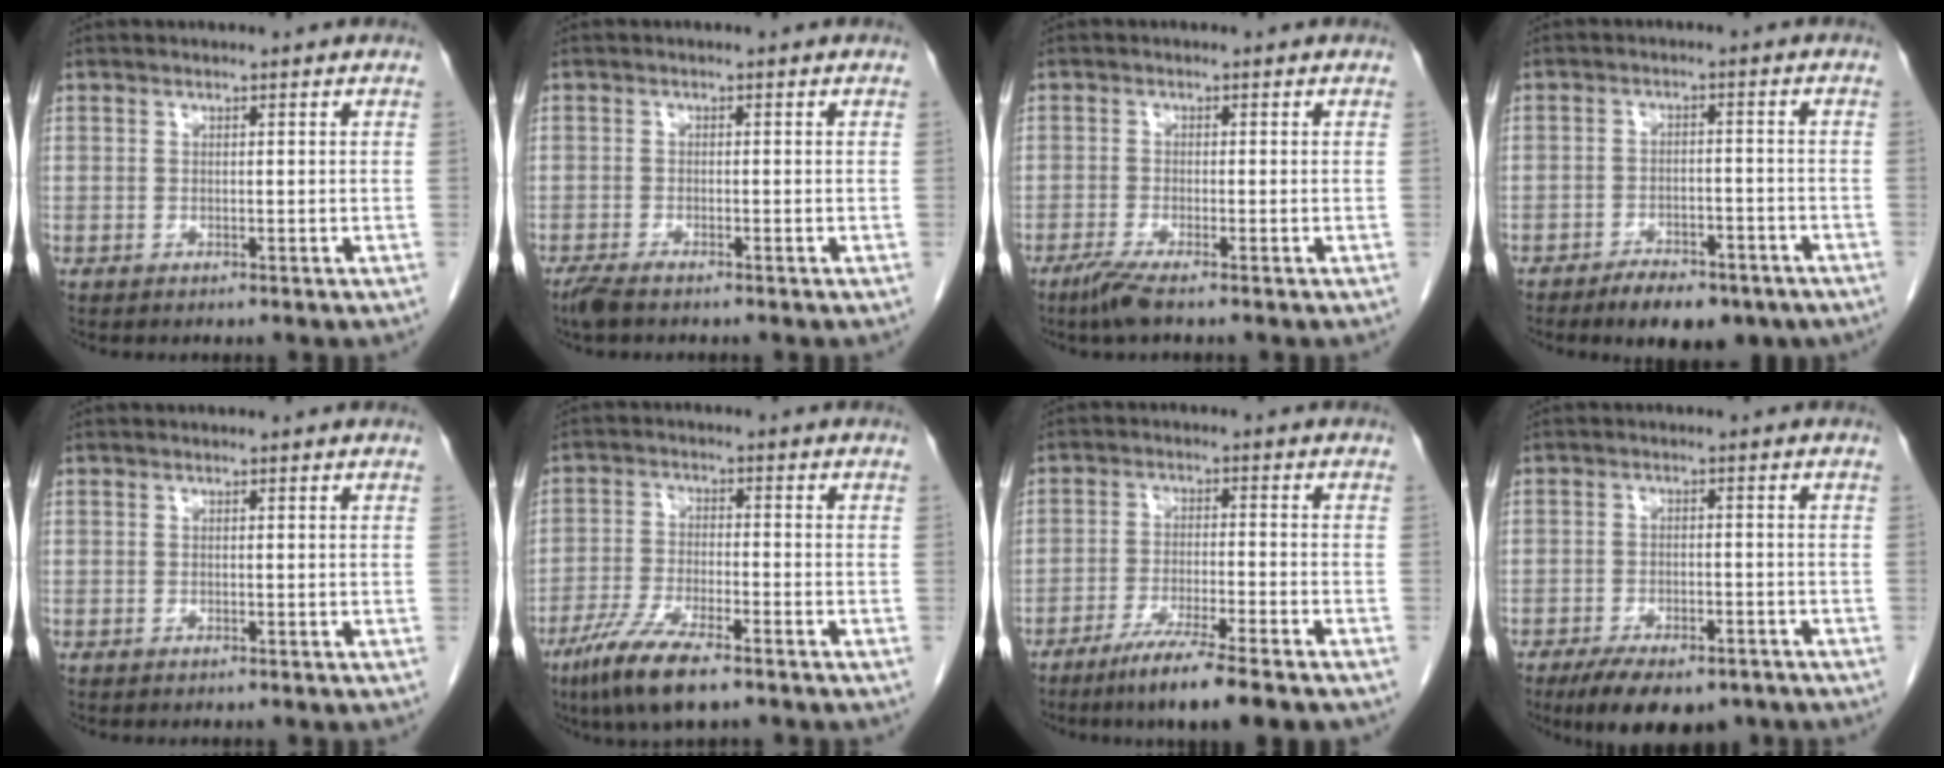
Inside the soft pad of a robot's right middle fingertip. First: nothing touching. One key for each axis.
{"total": 2.7, "fx": -2.1, "fy": 0.5, "fz": 1.5, "tx": -0.035, "ty": -0.008, "tz": -0.038}
{"total": 3.0, "fx": -2.2, "fy": -0.1, "fz": 2.1, "tx": -0.049, "ty": -0.010, "tz": -0.048}
{"total": 9.2, "fx": -6.8, "fy": 3.7, "fz": 4.9, "tx": -0.066, "ty": -0.001, "tz": -0.098}
{"total": 0.0}
{"total": 9.2, "fx": -6.4, "fy": 1.4, "fz": 6.5, "tx": -0.132, "ty": -0.023, "tz": -0.114}
{"total": 8.8, "fx": -6.5, "fy": -0.4, "fz": 5.9, "tx": -0.100, "ty": -0.025, "tz": -0.109}
{"total": 11.0, "fx": -8.2, "fy": 4.4, "fz": 5.8, "tx": -0.085, "ty": -0.005, "tz": -0.122}